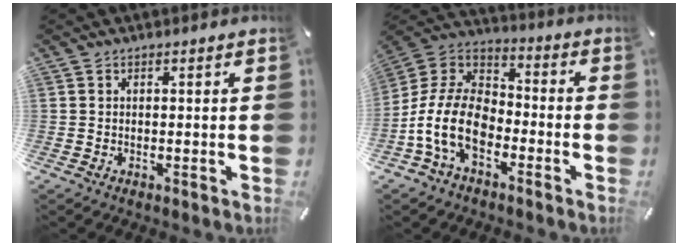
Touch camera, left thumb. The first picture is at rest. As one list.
[{"total": 14.1, "force": [-6.9, 8.6, 8.8], "torque": [-0.205, 0.019, -0.135]}]